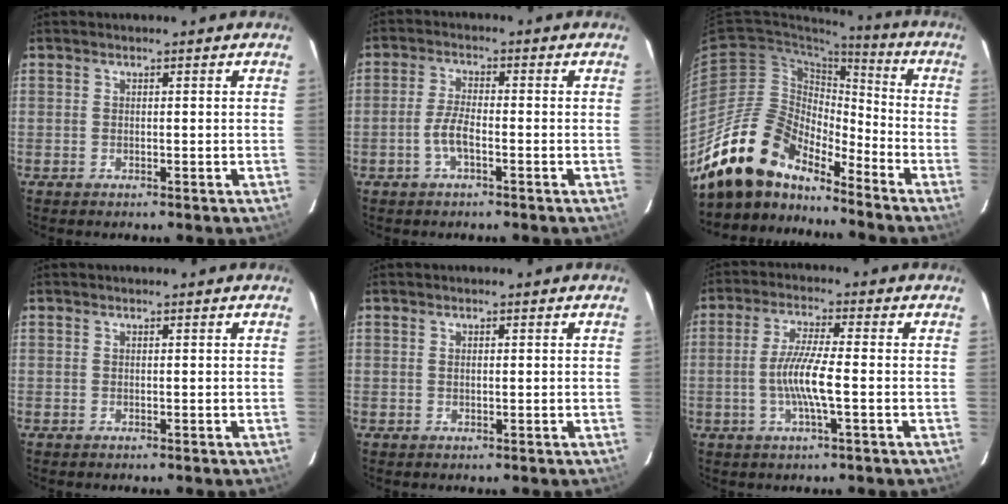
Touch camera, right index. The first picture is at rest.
{"total": 4.2, "force": [-1.9, 1.1, 3.6], "torque": [-0.081, 0.000, -0.037]}
{"total": 16.8, "force": [-14.3, 5.9, 6.4], "torque": [-0.121, 0.009, -0.270]}
{"total": 0.0}
{"total": 0.8, "force": [0.2, 0.4, 0.6], "torque": [-0.012, 0.002, 0.002]}
{"total": 7.3, "force": [-1.6, 0.2, 7.1], "torque": [-0.140, -0.003, -0.033]}